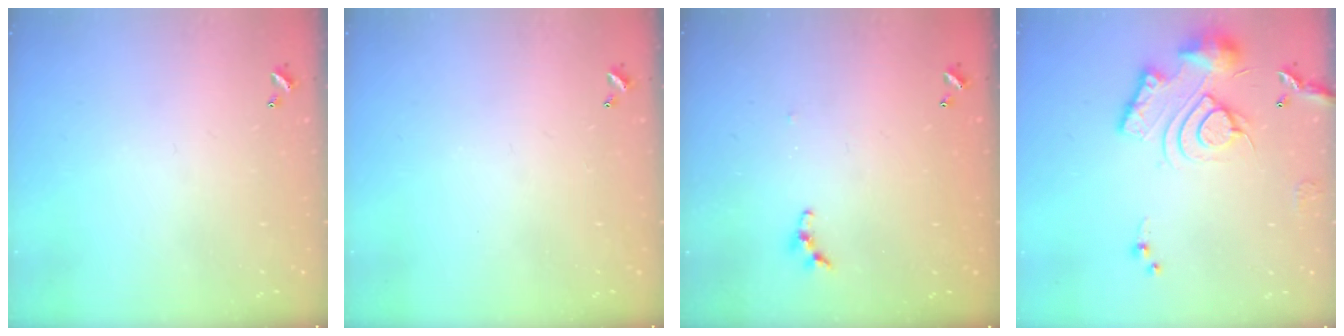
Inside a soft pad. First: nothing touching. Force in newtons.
{"total": 0.0}
{"total": 4.6, "press": 4.6, "slide": 0.6}
{"total": 14.9, "press": 14.9, "slide": 1.3}